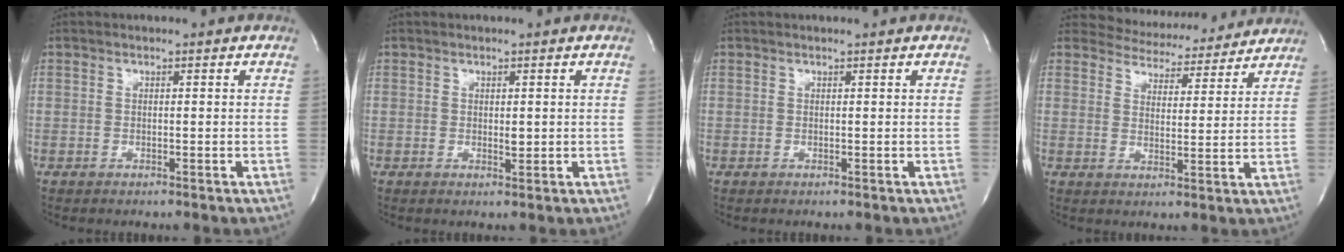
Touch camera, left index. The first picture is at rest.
{"total": 1.1, "force": [0.3, 0.5, 1.0], "torque": [-0.013, -0.002, 0.006]}
{"total": 1.0, "force": [1.0, -0.2, 0.3], "torque": [-0.005, 0.003, 0.015]}
{"total": 11.6, "force": [11.2, 2.9, 1.0], "torque": [-0.005, 0.003, 0.140]}